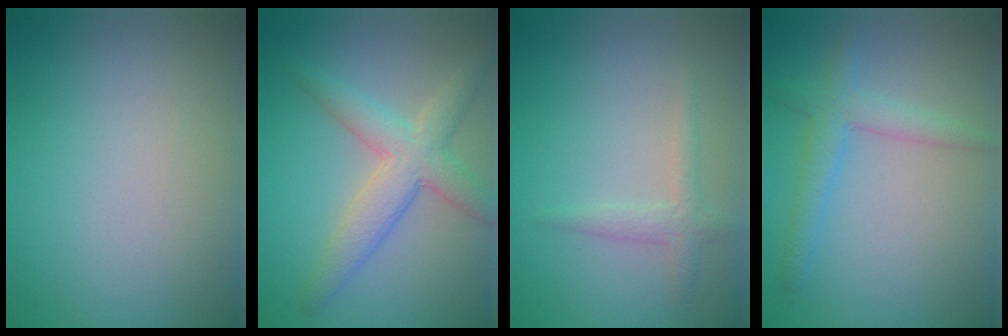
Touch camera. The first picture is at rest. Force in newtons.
{"total": 4.8, "press": 4.8, "slide": 0.1}
{"total": 1.7, "press": 1.7, "slide": 0.1}
{"total": 2.8, "press": 2.8, "slide": 0.2}